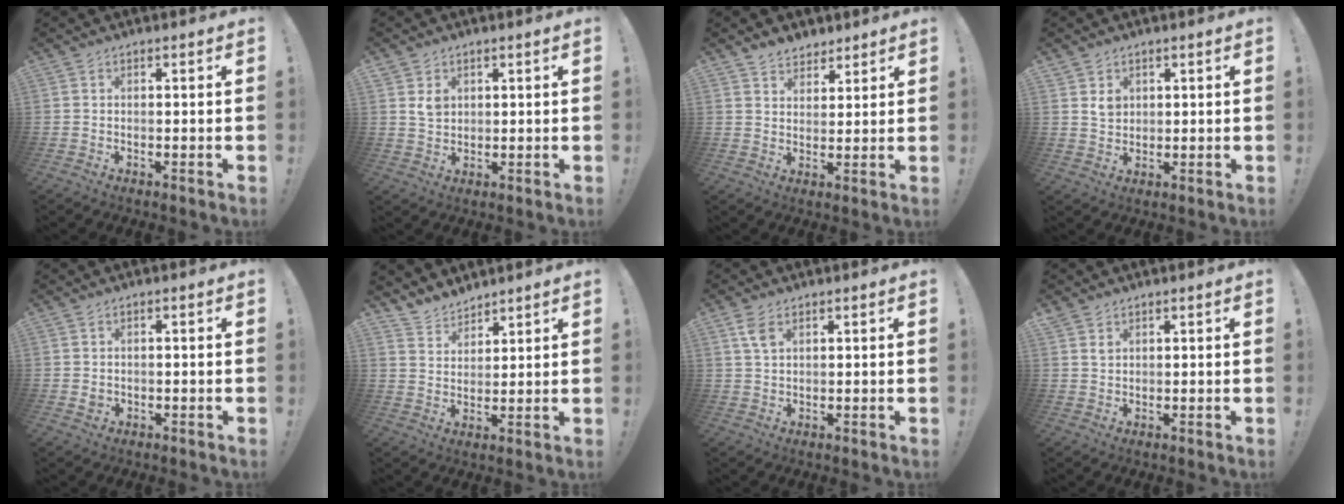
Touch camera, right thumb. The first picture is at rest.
{"total": 4.6, "force": [2.4, 3.5, 1.7], "torque": [-0.011, -0.016, 0.043]}
{"total": 5.5, "force": [4.5, 3.1, 0.5], "torque": [0.000, -0.031, 0.084]}
{"total": 4.0, "force": [2.3, 3.0, 1.4], "torque": [-0.004, -0.017, 0.039]}
{"total": 1.2, "force": [0.2, 1.2, 0.3], "torque": [0.002, 0.001, 0.001]}
{"total": 5.7, "force": [5.2, 2.3, 0.1], "torque": [-0.013, -0.041, 0.102]}
{"total": 4.3, "force": [2.2, 2.1, 3.1], "torque": [-0.055, -0.004, 0.040]}
{"total": 2.0, "force": [1.5, 1.2, 0.5], "torque": [0.003, -0.013, 0.026]}